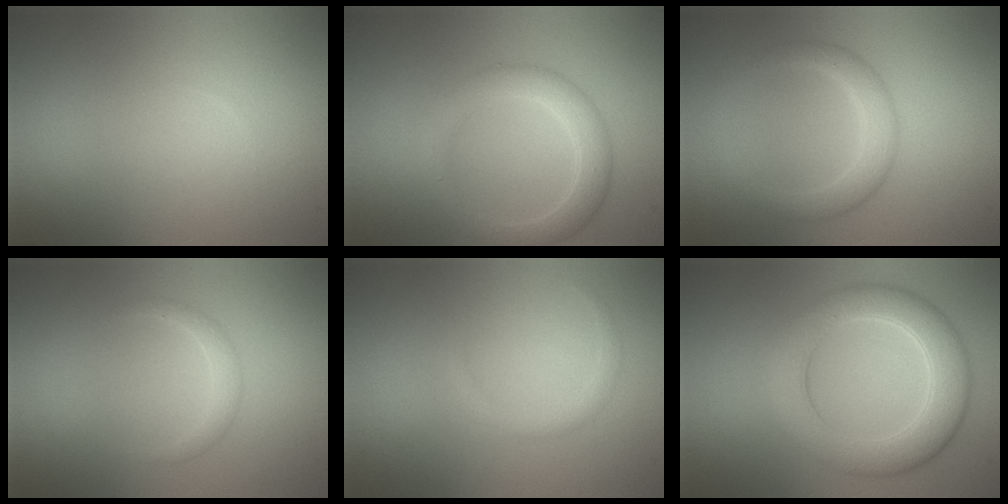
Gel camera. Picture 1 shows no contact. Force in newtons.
{"total": 3.5, "press": 3.5, "slide": 0.1}
{"total": 2.6, "press": 2.6, "slide": 0.1}
{"total": 1.1, "press": 1.1, "slide": 0.0}
{"total": 0.9, "press": 0.9, "slide": 0.1}
{"total": 5.8, "press": 5.8, "slide": 0.3}